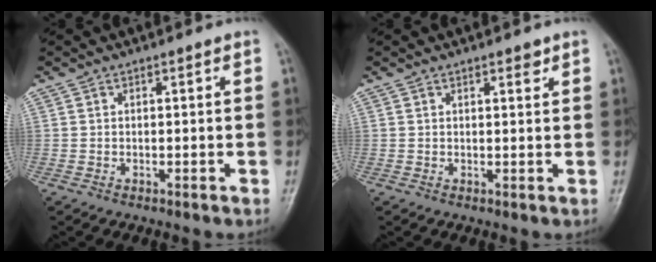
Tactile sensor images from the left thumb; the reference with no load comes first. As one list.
[{"total": 1.7, "force": [1.2, 0.7, 1.1], "torque": [-0.006, -0.005, 0.014]}]